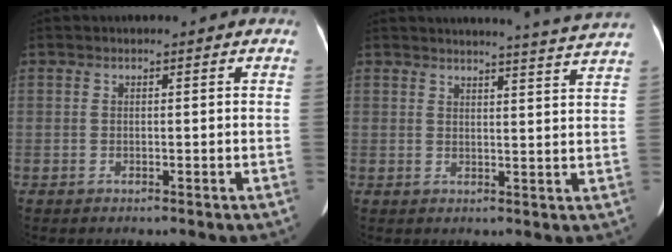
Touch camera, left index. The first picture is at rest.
{"total": 8.3, "force": [7.9, -2.2, 1.5], "torque": [-0.025, -0.048, 0.085]}